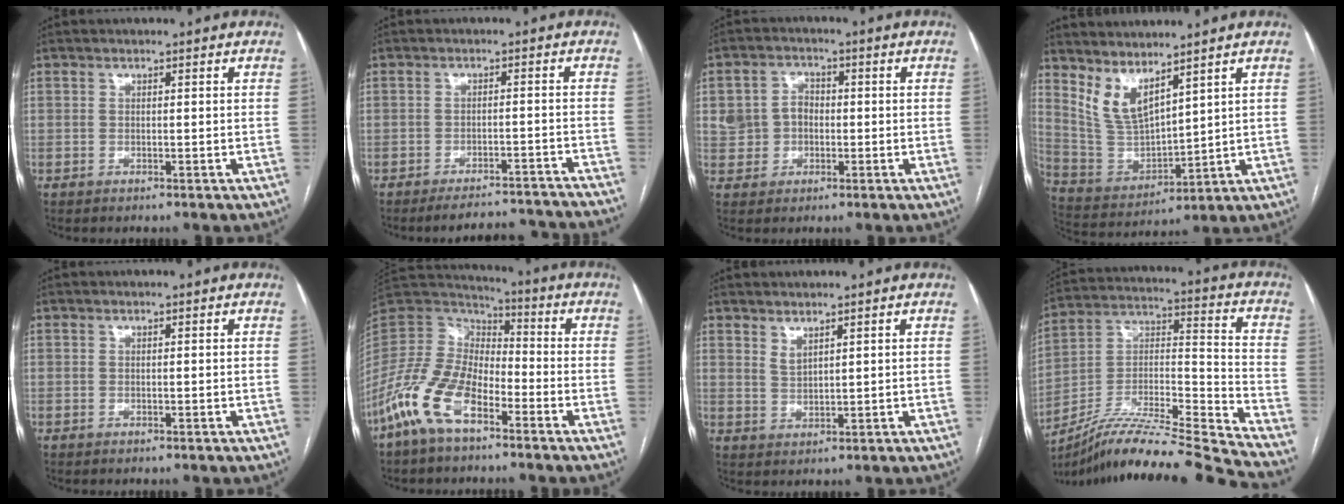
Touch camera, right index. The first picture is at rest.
{"total": 13.4, "force": [-13.1, 0.1, 2.9], "torque": [-0.024, -0.002, -0.156]}
{"total": 5.3, "force": [-0.3, 4.9, 1.9], "torque": [-0.044, 0.022, -0.002]}
{"total": 8.2, "force": [6.2, 2.3, 4.9], "torque": [-0.109, -0.011, 0.148]}
{"total": 0.0}
{"total": 13.2, "force": [-7.5, 5.7, 9.2], "torque": [-0.210, 0.003, -0.153]}
{"total": 0.7, "force": [0.6, 0.1, 0.4], "torque": [-0.011, -0.005, 0.014]}
{"total": 21.6, "force": [-19.2, -2.0, 9.6], "torque": [-0.180, 0.001, -0.337]}